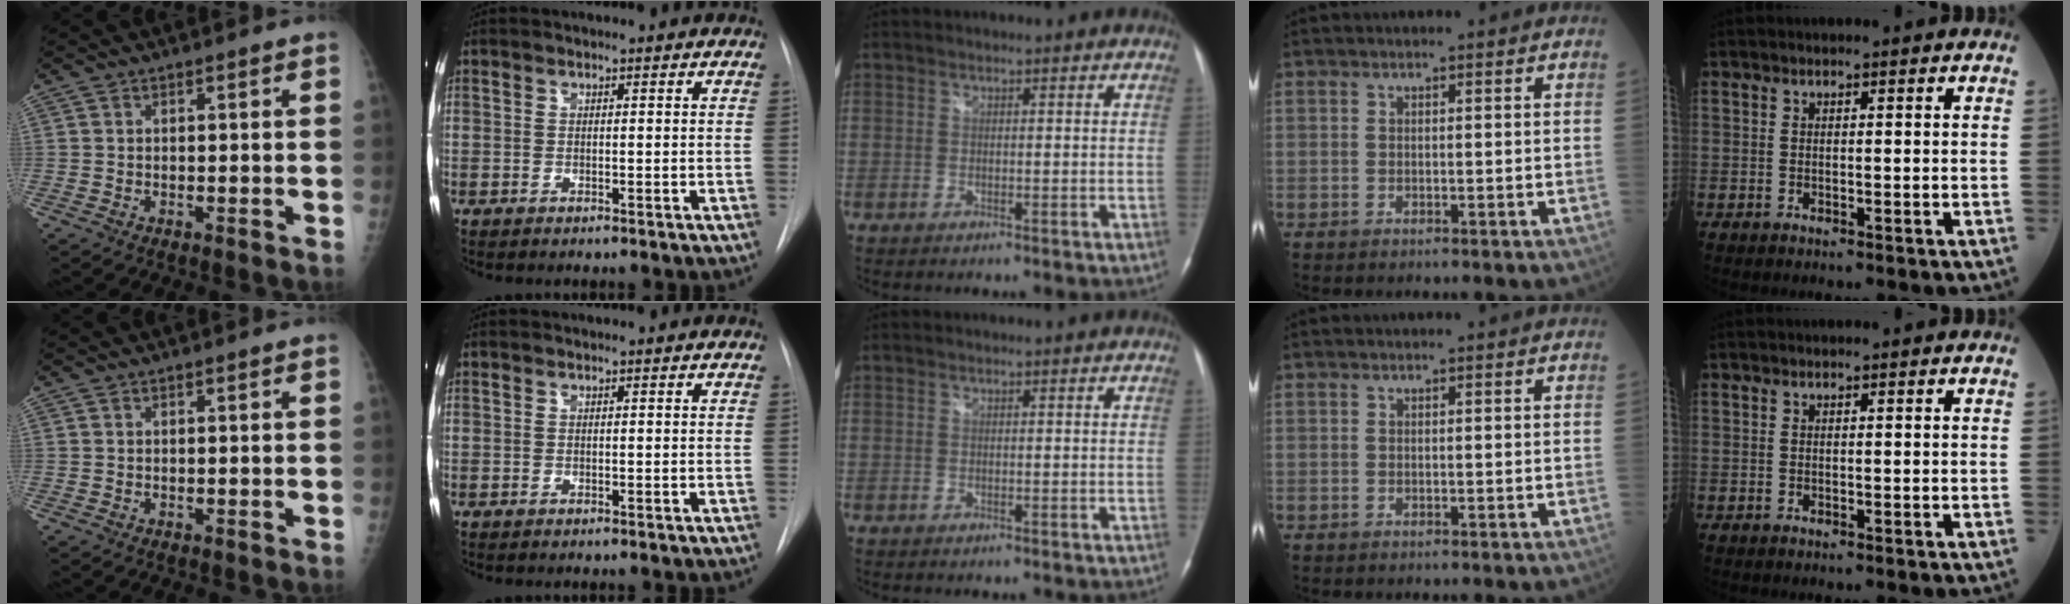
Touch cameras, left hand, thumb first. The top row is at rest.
{}